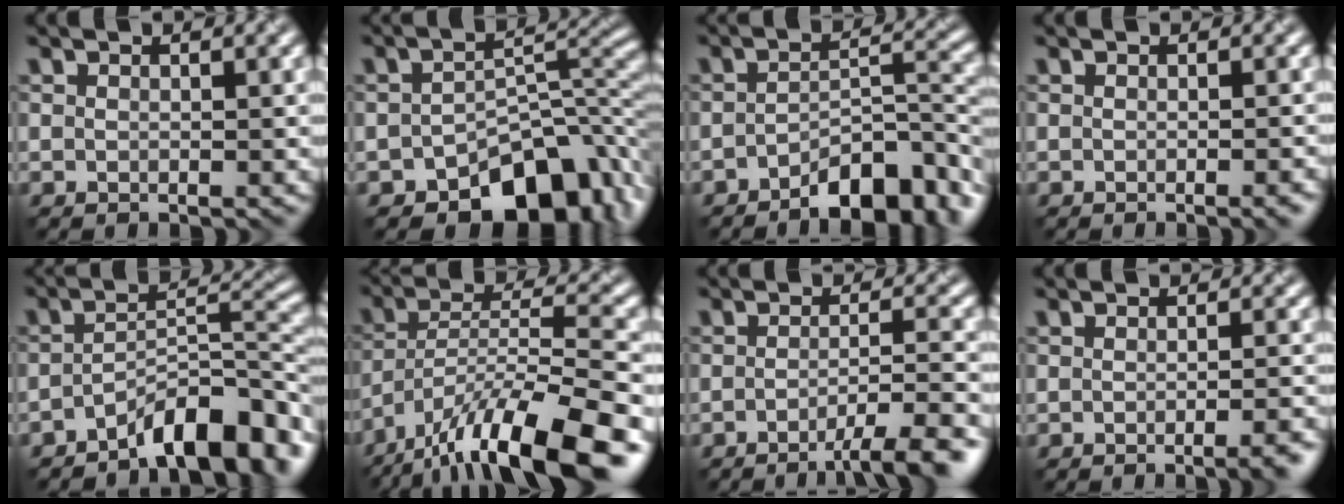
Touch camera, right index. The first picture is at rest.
{"total": 9.4, "force": [-6.3, 4.8, 5.0], "torque": [-0.044, -0.006, -0.107]}
{"total": 7.6, "force": [-5.2, 2.7, 4.8], "torque": [-0.055, 0.009, -0.082]}
{"total": 1.5, "force": [-0.7, 0.3, 1.3], "torque": [-0.016, -0.001, -0.005]}
{"total": 7.9, "force": [-5.3, 2.4, 5.3], "torque": [-0.071, 0.011, -0.090]}
{"total": 14.4, "force": [-10.6, 3.3, 9.2], "torque": [-0.173, 0.009, -0.179]}
{"total": 5.7, "force": [-3.5, 0.9, 4.3], "torque": [-0.059, 0.006, -0.052]}
{"total": 2.8, "force": [-1.9, 0.4, 2.0], "torque": [-0.025, 0.001, -0.022]}